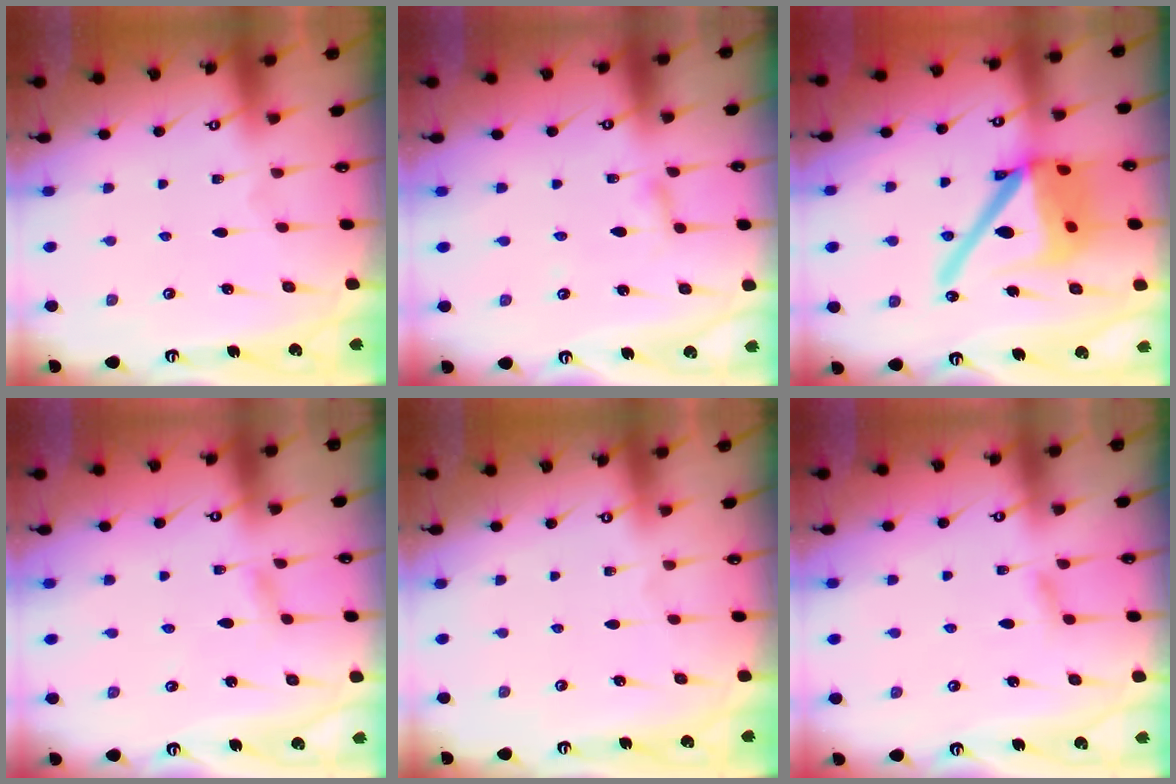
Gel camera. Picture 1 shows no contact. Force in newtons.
{"total": 2.0, "press": 2.0, "slide": 0.2}
{"total": 20.2, "press": 20.0, "slide": 2.7}
{"total": 1.9, "press": 1.9, "slide": 0.2}
{"total": 0.6, "press": 0.5, "slide": 0.4}
{"total": 4.6, "press": 4.5, "slide": 0.6}